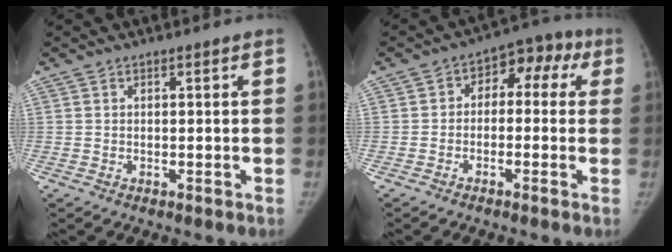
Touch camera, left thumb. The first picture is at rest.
{"total": 8.1, "force": [0.7, 5.7, 5.7], "torque": [-0.028, 0.041, -0.008]}